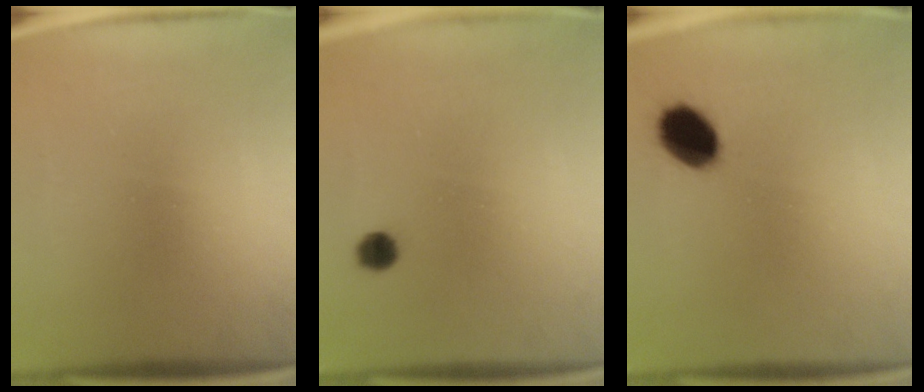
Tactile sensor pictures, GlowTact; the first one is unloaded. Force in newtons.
{"total": 2.6}
{"total": 8.8}